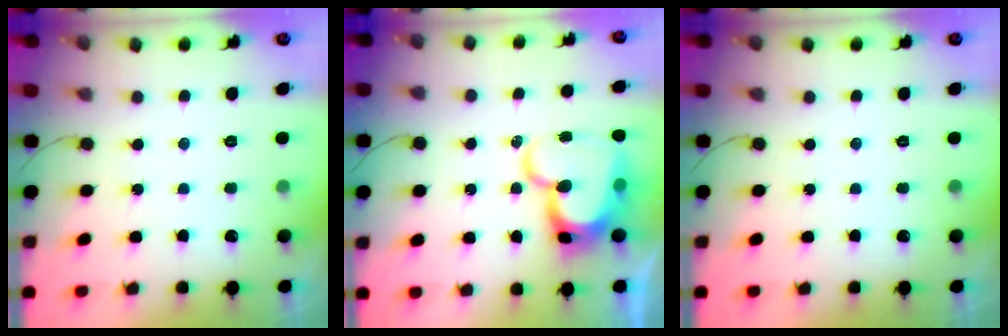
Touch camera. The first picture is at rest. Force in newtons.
{"total": 18.8, "press": 18.7, "slide": 1.5}
{"total": 0.0}